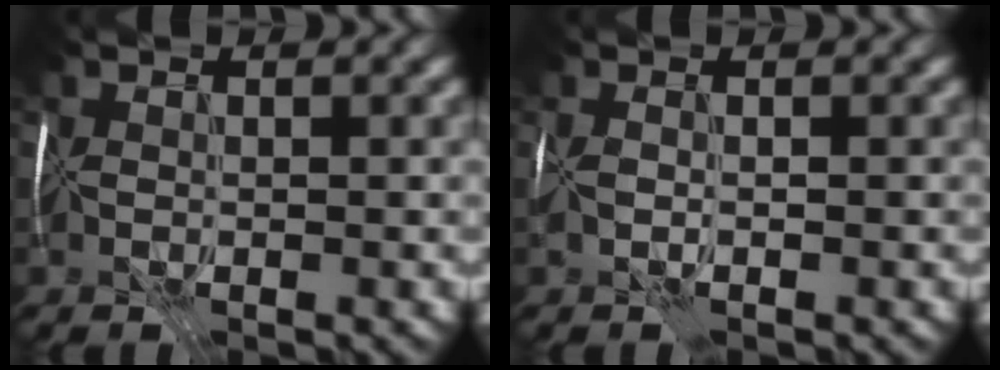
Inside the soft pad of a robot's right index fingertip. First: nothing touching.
{"total": 1.9, "force": [-0.4, 0.9, 1.7], "torque": [-0.037, -0.003, -0.010]}